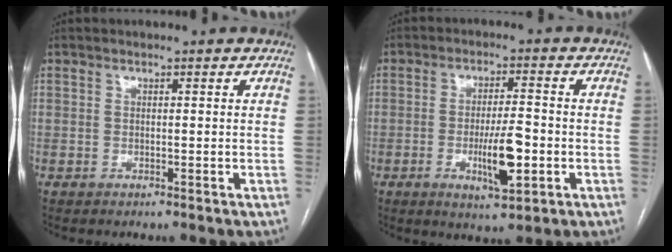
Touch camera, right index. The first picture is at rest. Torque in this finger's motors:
{"motor_torque": [0.90, 0.21, 0.25, 0.08]}